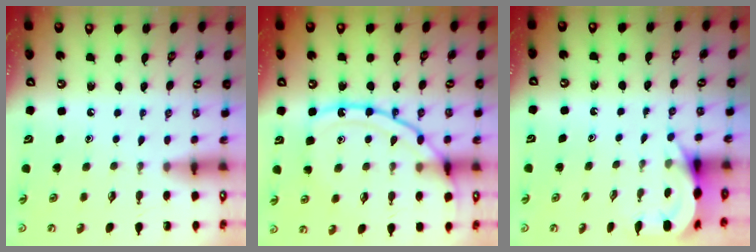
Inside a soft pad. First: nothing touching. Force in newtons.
{"total": 15.1, "press": 15.0, "slide": 1.4}
{"total": 6.5, "press": 6.5, "slide": 0.3}